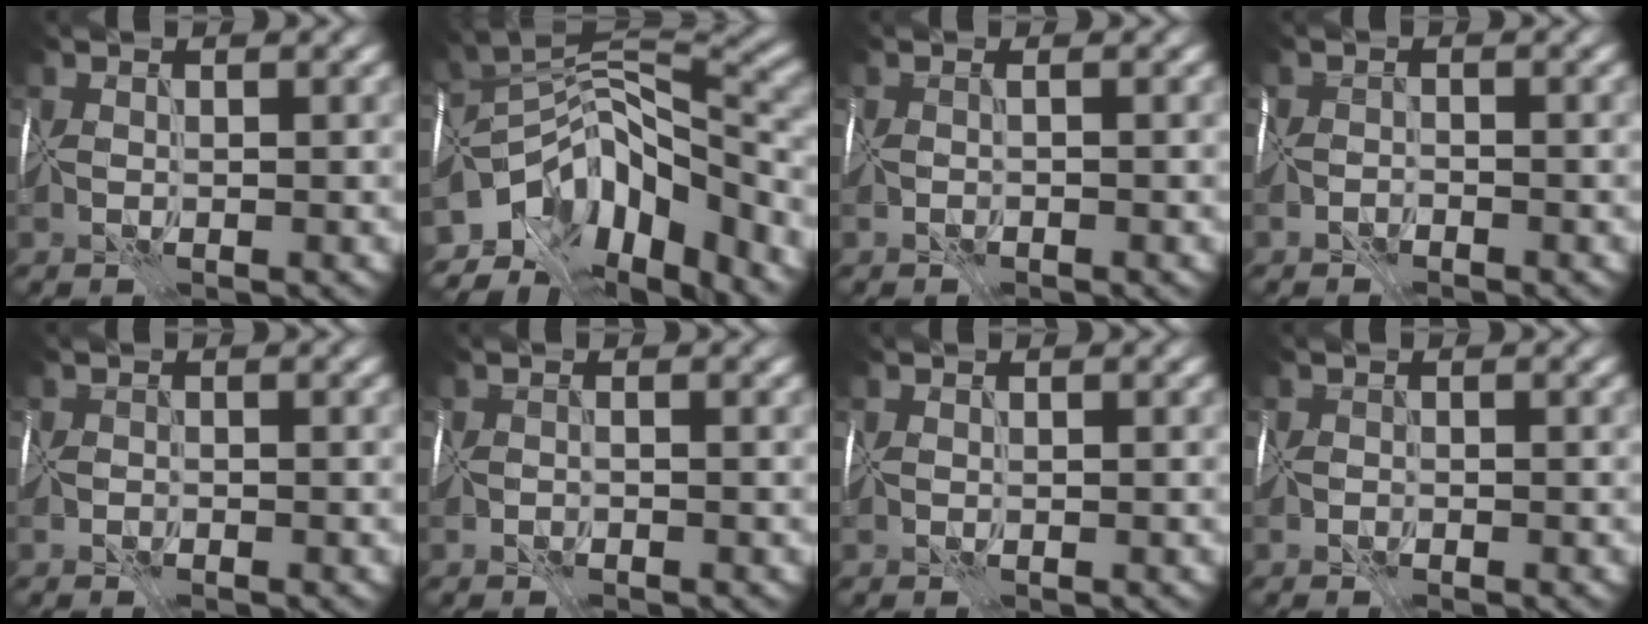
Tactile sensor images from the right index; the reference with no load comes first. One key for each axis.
{"total": 10.7, "fx": -6.9, "fy": 4.9, "fz": 6.5, "tx": -0.097, "ty": 0.022, "tz": -0.115}
{"total": 0.8, "fx": -0.5, "fy": 0.0, "fz": 0.6, "tx": -0.011, "ty": -0.005, "tz": -0.010}
{"total": 1.5, "fx": -1.4, "fy": 0.2, "fz": 0.2, "tx": 0.000, "ty": 0.000, "tz": -0.031}
{"total": 0.9, "fx": -0.9, "fy": 0.3, "fz": 0.2, "tx": -0.003, "ty": -0.002, "tz": -0.020}
{"total": 0.9, "fx": -0.8, "fy": 0.0, "fz": 0.4, "tx": -0.007, "ty": -0.003, "tz": -0.017}
{"total": 0.0}
{"total": 0.9, "fx": -0.8, "fy": 0.3, "fz": 0.2, "tx": -0.003, "ty": -0.002, "tz": -0.019}